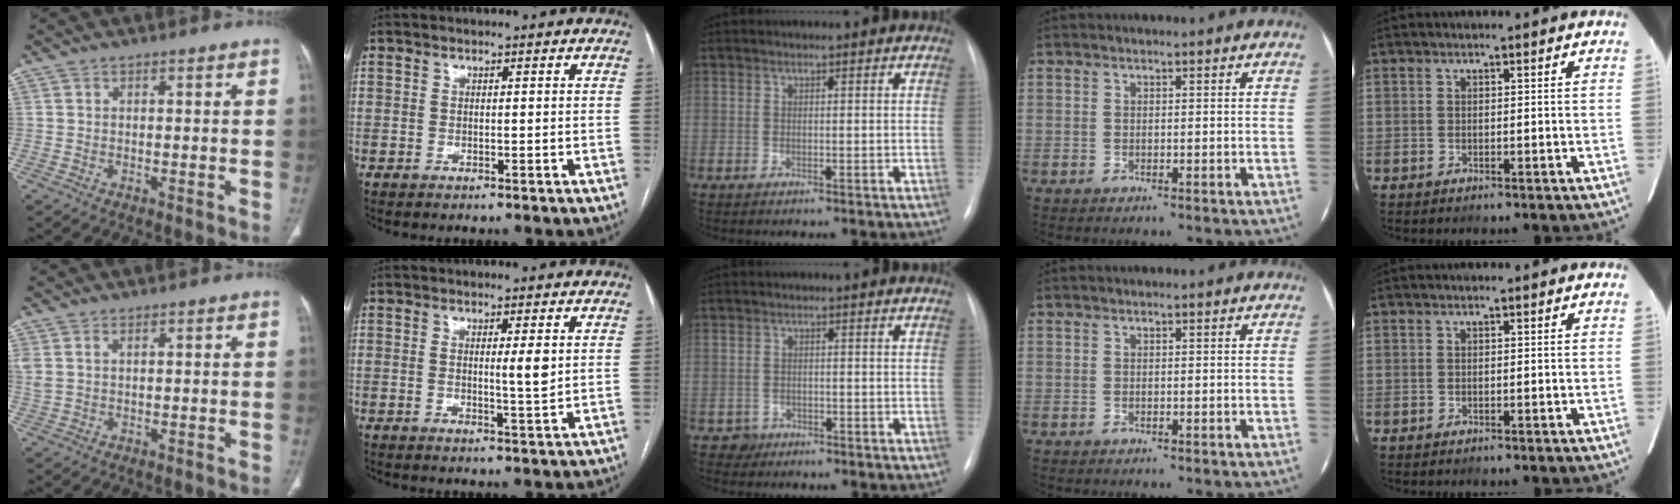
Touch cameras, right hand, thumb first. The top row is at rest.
{"thumb": {"total": 3.5, "force": [1.1, 2.1, 2.5], "torque": [-0.078, 0.013, 0.032]}, "index": {"total": 3.1, "force": [0.7, 0.2, 3.0], "torque": [-0.048, -0.005, 0.010]}, "middle": {"total": 1.9, "force": [-1.2, 1.4, -0.4], "torque": [0.008, 0.008, -0.022]}}